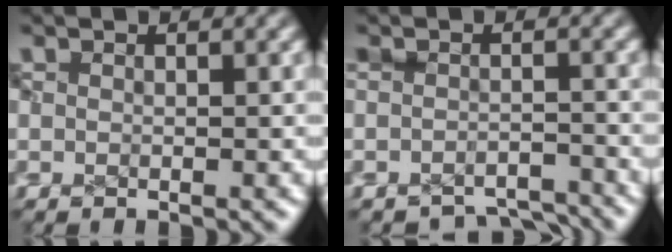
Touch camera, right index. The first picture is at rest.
{"total": 3.6, "force": [-3.1, 1.9, 0.1], "torque": [0.002, -0.005, -0.052]}